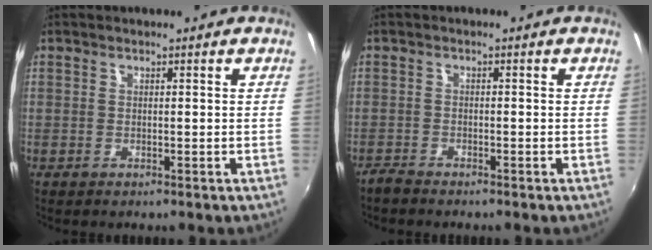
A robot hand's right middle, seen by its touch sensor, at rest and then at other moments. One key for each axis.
{"total": 1.9, "fx": -1.9, "fy": 0.2, "fz": 0.4, "tx": -0.016, "ty": -0.006, "tz": -0.039}